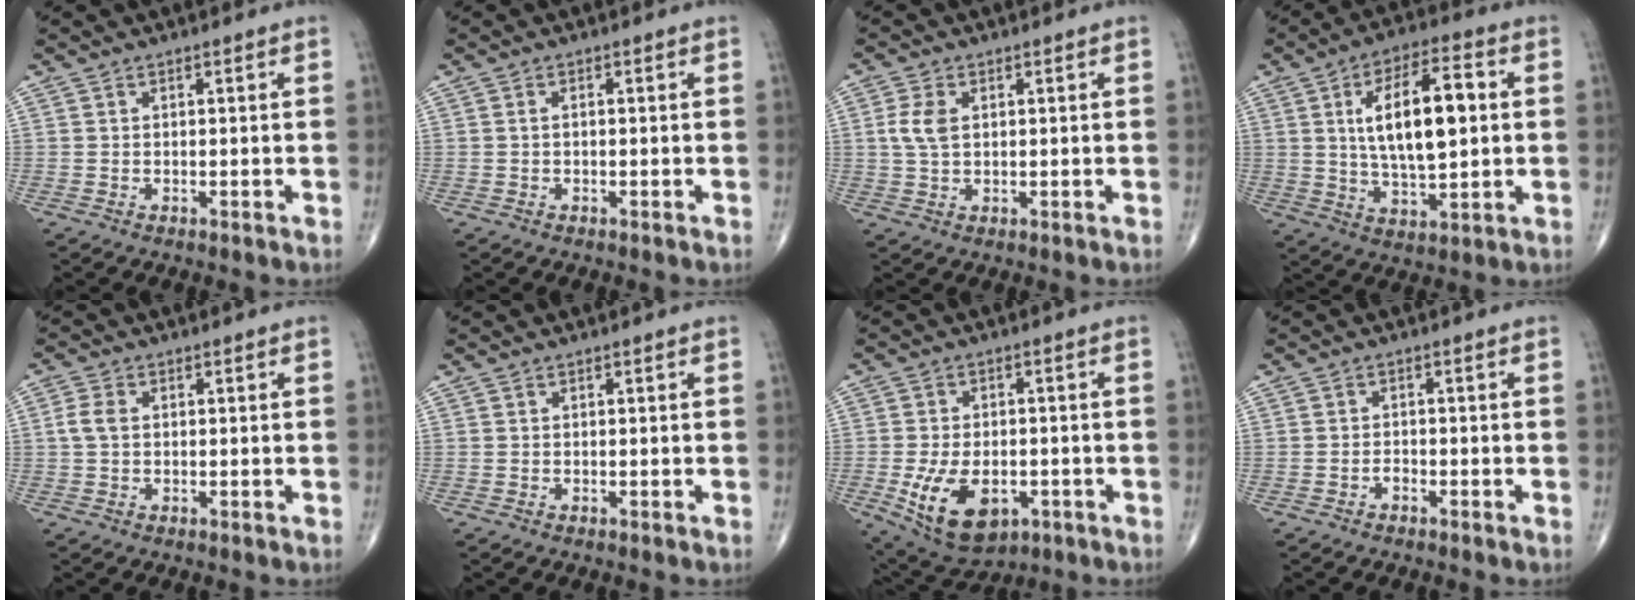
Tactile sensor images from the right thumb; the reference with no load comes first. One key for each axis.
{"total": 0.7, "fx": -0.1, "fy": 0.3, "fz": 0.6, "tx": -0.014, "ty": 0.003, "tz": -0.003}
{"total": 4.3, "fx": 0.8, "fy": 2.6, "fz": 3.4, "tx": -0.077, "ty": 0.002, "tz": 0.017}
{"total": 15.7, "fx": 2.4, "fy": 6.4, "fz": 14.2, "tx": -0.226, "ty": 0.005, "tz": 0.039}
{"total": 3.1, "fx": 0.3, "fy": 2.1, "fz": 2.3, "tx": -0.053, "ty": 0.006, "tz": 0.001}
{"total": 0.0}
{"total": 12.6, "fx": -4.0, "fy": 7.6, "fz": 9.2, "tx": -0.153, "ty": 0.004, "tz": -0.049}
{"total": 1.1, "fx": -0.8, "fy": 0.6, "fz": 0.4, "tx": -0.005, "ty": 0.005, "tz": -0.015}